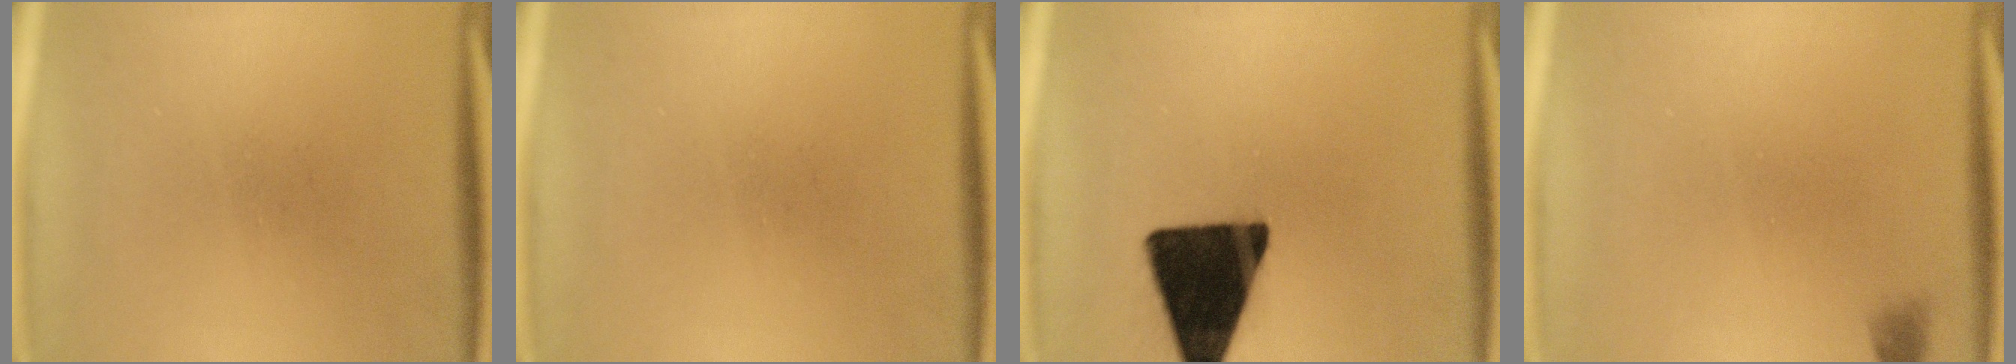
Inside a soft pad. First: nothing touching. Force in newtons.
{"total": 0.0}
{"total": 18.2}
{"total": 1.1}